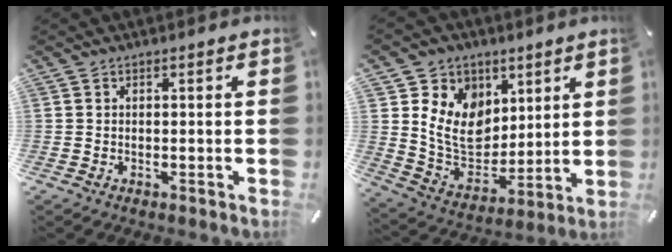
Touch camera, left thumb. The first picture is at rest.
{"total": 12.7, "force": [4.1, 10.9, 5.1], "torque": [-0.102, -0.025, 0.086]}